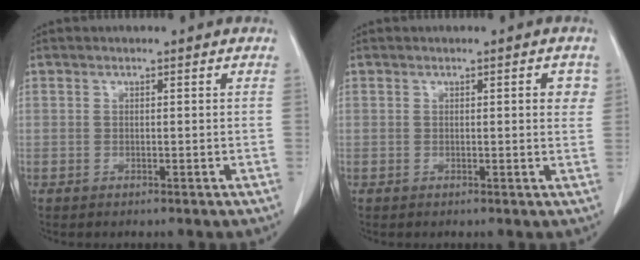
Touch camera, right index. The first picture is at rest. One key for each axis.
{"total": 2.3, "fx": 0.7, "fy": 0.7, "fz": 2.1, "tx": -0.021, "ty": 0.001, "tz": 0.005}